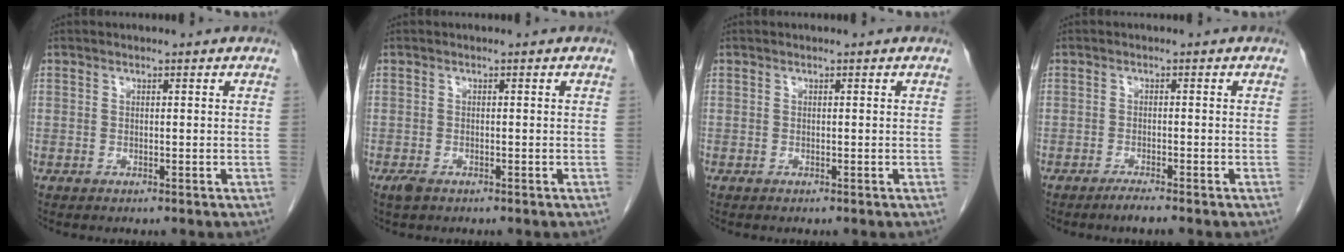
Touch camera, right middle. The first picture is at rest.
{"total": 1.4, "force": [-0.9, 0.7, 0.9], "torque": [-0.022, -0.002, -0.013]}
{"total": 0.0}
{"total": 1.8, "force": [-1.5, -0.3, 1.0], "torque": [-0.024, -0.004, -0.029]}